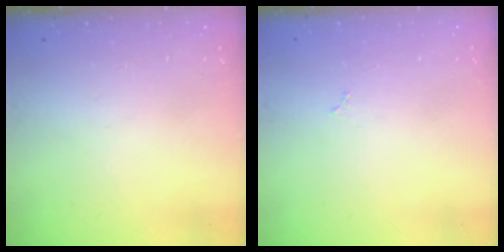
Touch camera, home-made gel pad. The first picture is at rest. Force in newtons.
{"total": 2.9, "press": 2.9, "slide": 0.4}